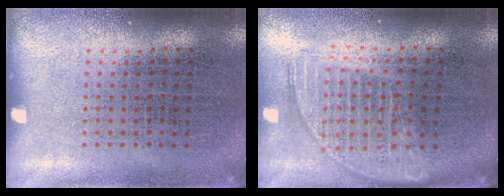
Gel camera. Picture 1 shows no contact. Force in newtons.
{"total": 1.8, "press": 1.5, "slide": 0.9}